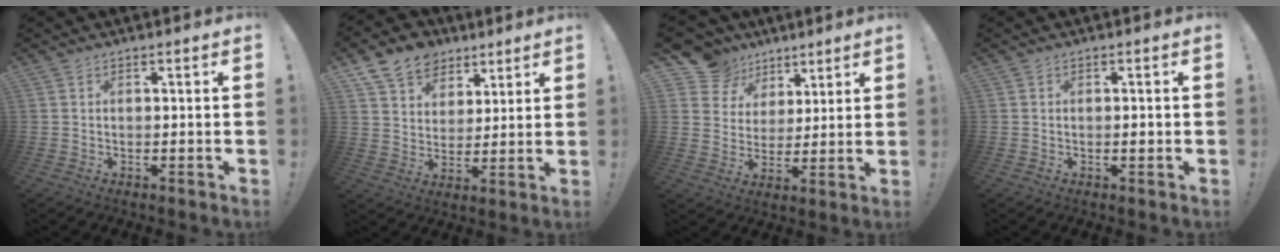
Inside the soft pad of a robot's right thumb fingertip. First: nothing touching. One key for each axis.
{"total": 11.7, "fx": 7.3, "fy": 8.4, "fz": 3.3, "tx": -0.059, "ty": -0.047, "tz": 0.146}
{"total": 11.9, "fx": 7.0, "fy": 9.2, "fz": 2.5, "tx": -0.046, "ty": -0.043, "tz": 0.143}
{"total": 0.9, "fx": -0.3, "fy": 0.4, "fz": 0.8, "tx": -0.014, "ty": 0.002, "tz": -0.005}